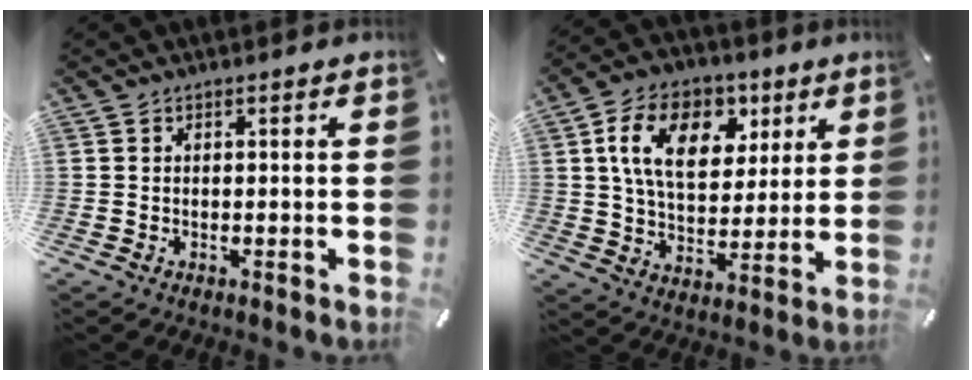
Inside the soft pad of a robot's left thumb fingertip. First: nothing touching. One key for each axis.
{"total": 15.3, "fx": 5.9, "fy": 10.5, "fz": 9.4, "tx": -0.156, "ty": -0.002, "tz": 0.110}